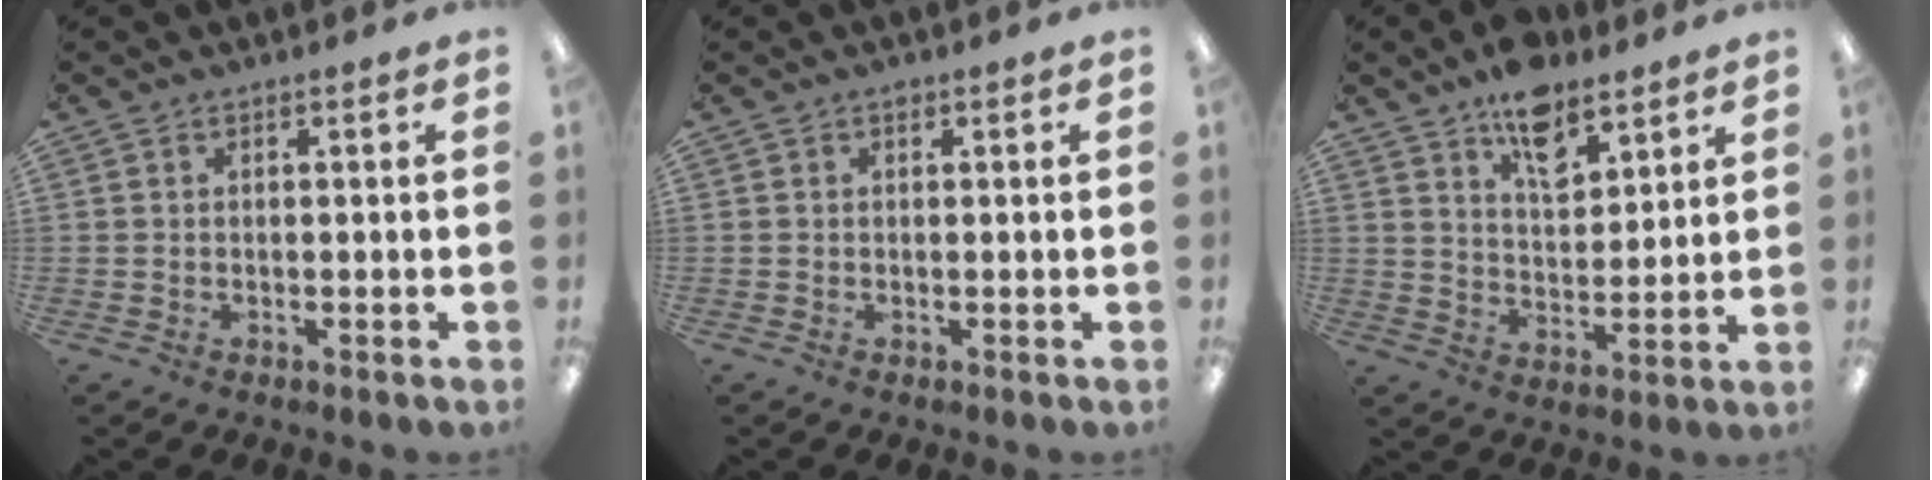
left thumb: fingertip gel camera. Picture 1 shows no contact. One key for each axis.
{"total": 0.7, "fx": 0.5, "fy": 0.4, "fz": 0.3, "tx": -0.007, "ty": 0.003, "tz": 0.009}
{"total": 11.0, "fx": 8.0, "fy": 5.4, "fz": 5.3, "tx": -0.071, "ty": -0.042, "tz": 0.140}